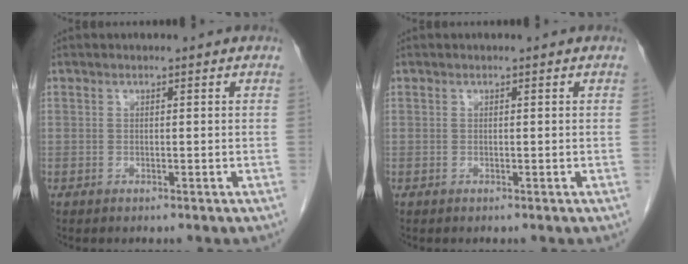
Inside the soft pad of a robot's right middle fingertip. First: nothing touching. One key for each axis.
{"total": 0.0}